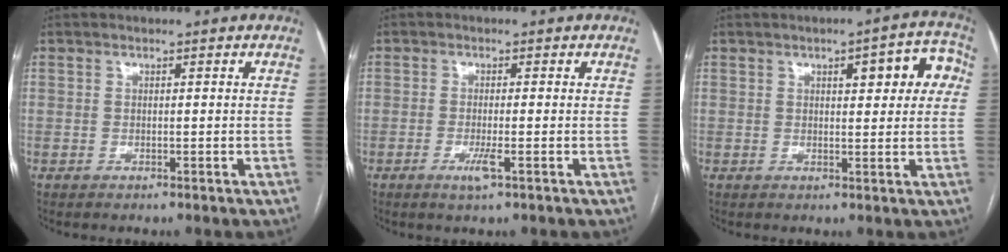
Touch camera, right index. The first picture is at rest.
{"total": 2.7, "force": [-1.2, 0.0, 2.4], "torque": [-0.046, -0.006, -0.022]}
{"total": 7.6, "force": [2.2, 2.4, 6.9], "torque": [-0.073, 0.023, 0.022]}